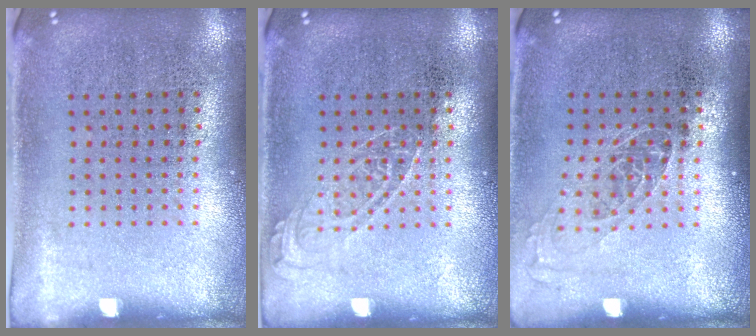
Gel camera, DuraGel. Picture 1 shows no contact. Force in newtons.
{"total": 1.5, "press": 1.4, "slide": 0.2}
{"total": 1.1, "press": 0.9, "slide": 0.6}